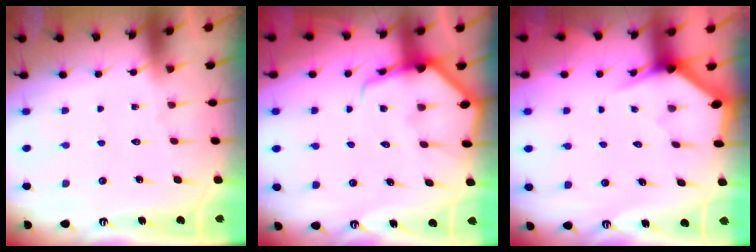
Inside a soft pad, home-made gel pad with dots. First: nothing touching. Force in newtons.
{"total": 6.3, "press": 6.3, "slide": 0.7}
{"total": 3.0, "press": 3.0, "slide": 0.2}